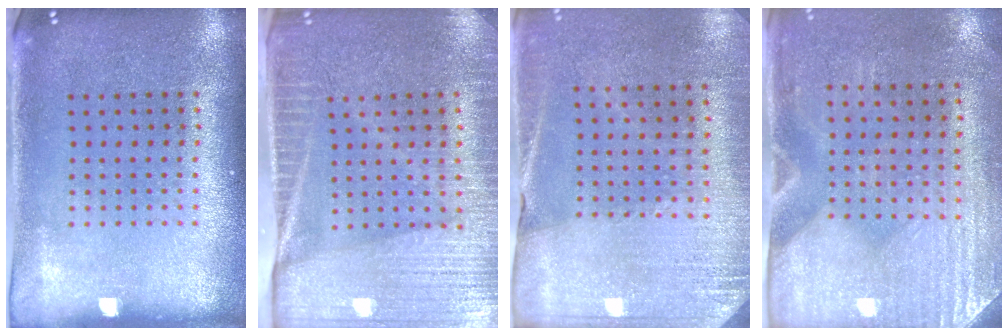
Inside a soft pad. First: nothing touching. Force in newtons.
{"total": 4.1, "press": 3.7, "slide": 1.8}
{"total": 2.6, "press": 2.5, "slide": 0.8}
{"total": 3.1, "press": 2.7, "slide": 1.6}